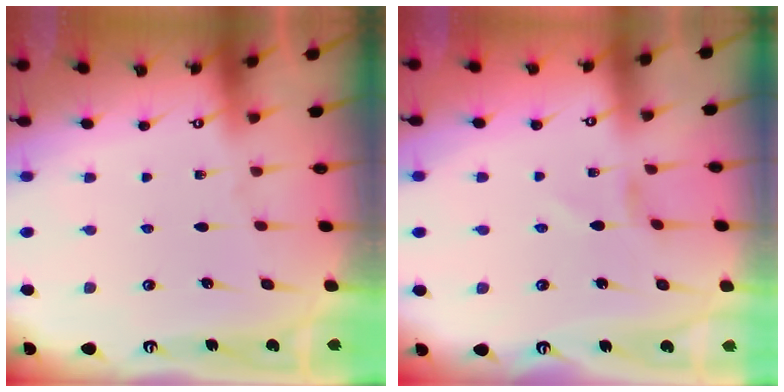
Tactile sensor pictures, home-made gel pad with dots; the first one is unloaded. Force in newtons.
{"total": 0.0}